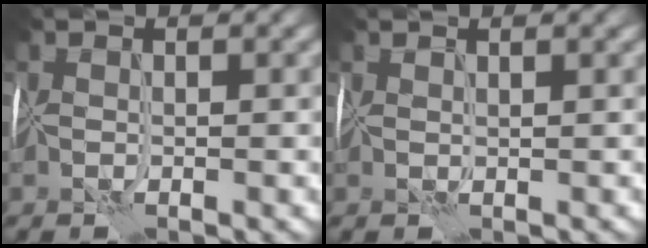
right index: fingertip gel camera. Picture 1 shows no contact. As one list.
[{"total": 1.2, "force": [1.2, 0.0, 0.1], "torque": [0.002, 0.009, 0.020]}]